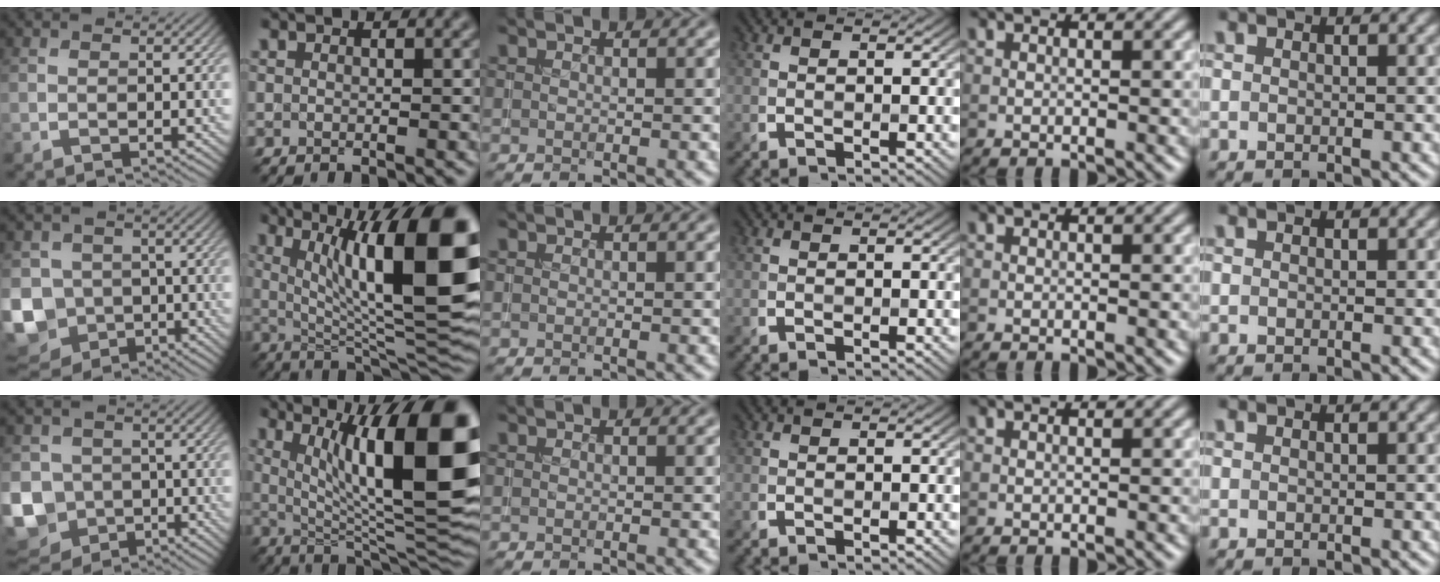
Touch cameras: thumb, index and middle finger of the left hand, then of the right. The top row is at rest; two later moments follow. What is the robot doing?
{"motion": "insert", "object": "coin"}